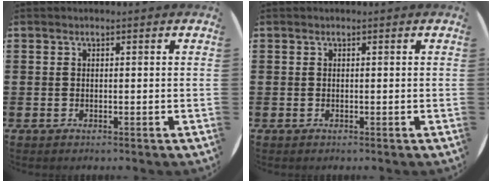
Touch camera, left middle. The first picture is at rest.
{"total": 0.0}